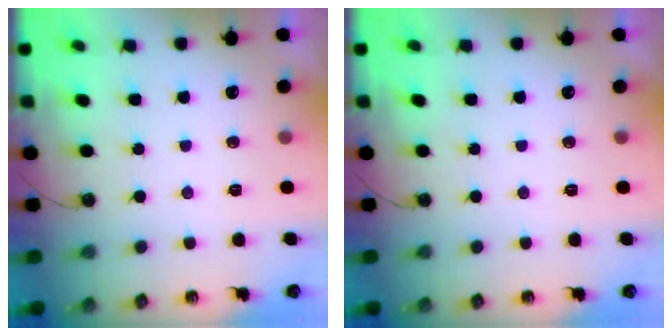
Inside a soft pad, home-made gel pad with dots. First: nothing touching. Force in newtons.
{"total": 0.0}